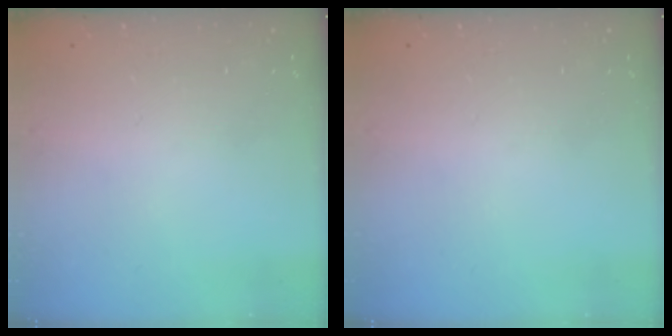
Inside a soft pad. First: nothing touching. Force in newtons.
{"total": 0.0}